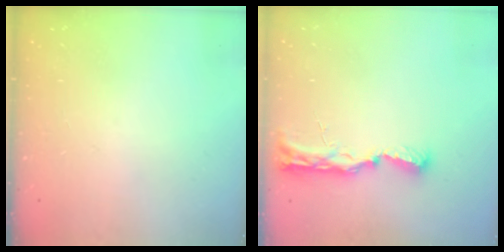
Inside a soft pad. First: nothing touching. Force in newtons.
{"total": 8.8, "press": 8.7, "slide": 0.9}